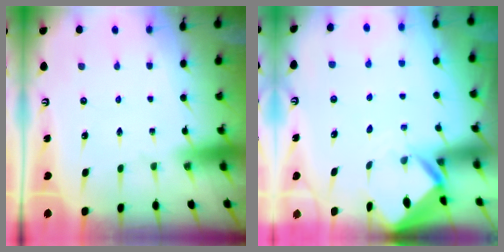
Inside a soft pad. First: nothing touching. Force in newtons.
{"total": 2.9, "press": 2.9, "slide": 0.2}